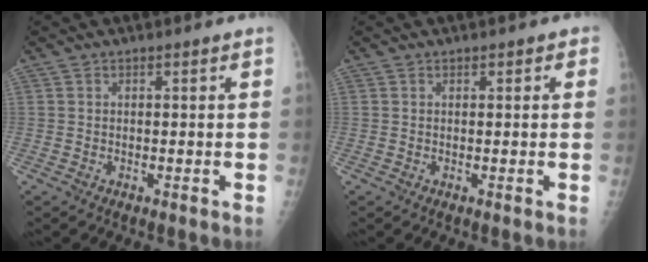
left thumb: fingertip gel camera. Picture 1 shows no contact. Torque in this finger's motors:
{"motor_torque": [-0.22, 0.07, -0.13, -0.13, 0.03]}